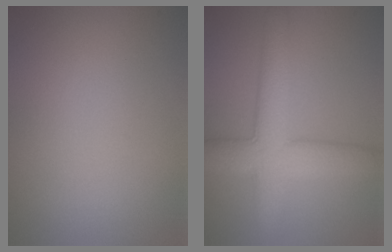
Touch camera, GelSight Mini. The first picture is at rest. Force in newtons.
{"total": 6.5, "press": 6.5, "slide": 0.3}